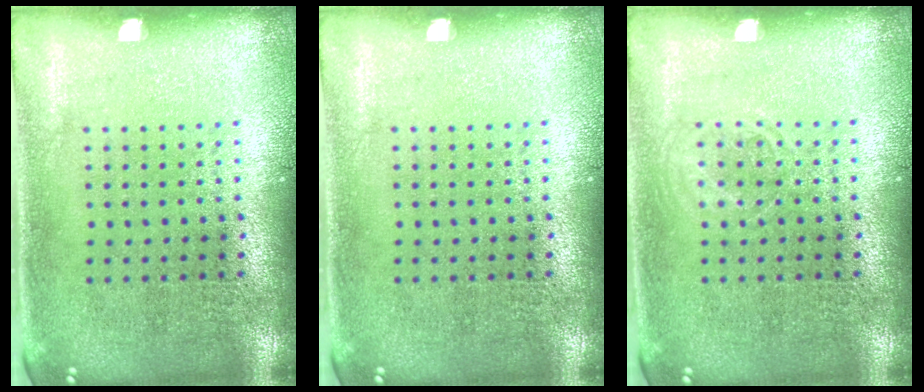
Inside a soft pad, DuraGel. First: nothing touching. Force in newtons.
{"total": 0.0}
{"total": 1.1, "press": 1.1, "slide": 0.2}